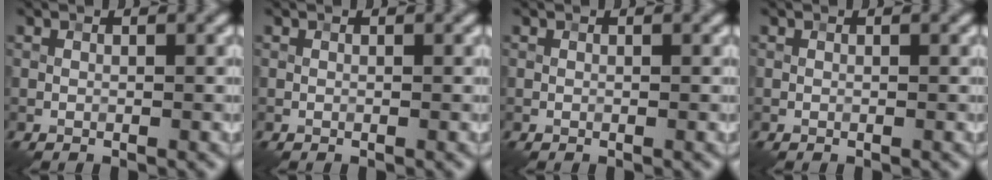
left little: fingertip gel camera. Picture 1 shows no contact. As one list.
[{"total": 0.0}, {"total": 0.0}, {"total": 0.0}]